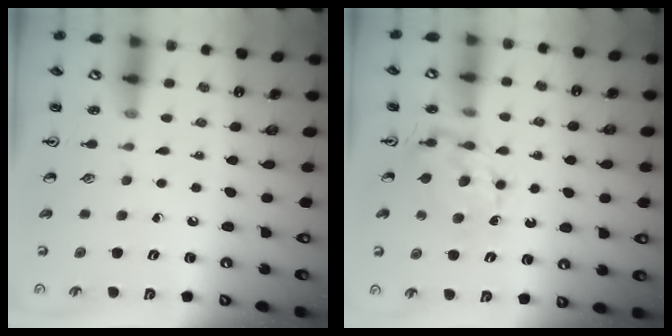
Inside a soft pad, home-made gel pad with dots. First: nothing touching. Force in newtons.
{"total": 6.9, "press": 6.9, "slide": 0.7}